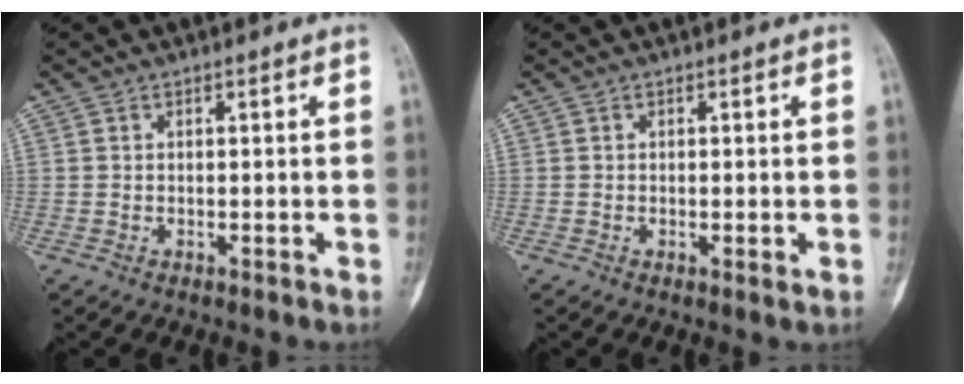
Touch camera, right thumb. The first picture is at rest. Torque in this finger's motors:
{"motor_torque": [-0.30, 0.08, -0.20, -0.05, 0.03]}